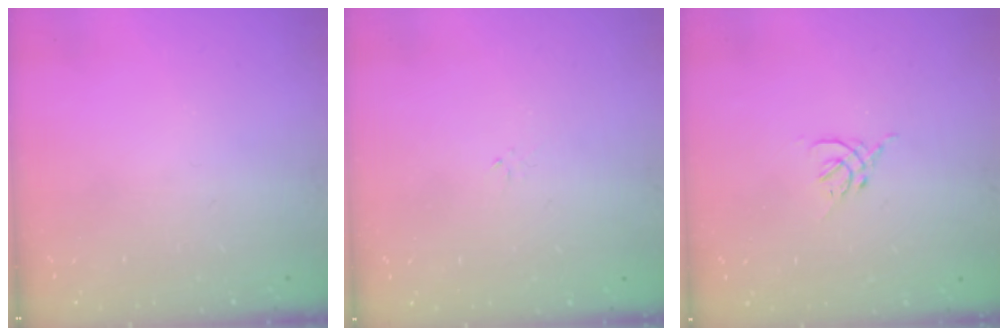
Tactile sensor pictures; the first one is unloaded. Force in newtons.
{"total": 0.0}
{"total": 1.6, "press": 1.5, "slide": 0.6}